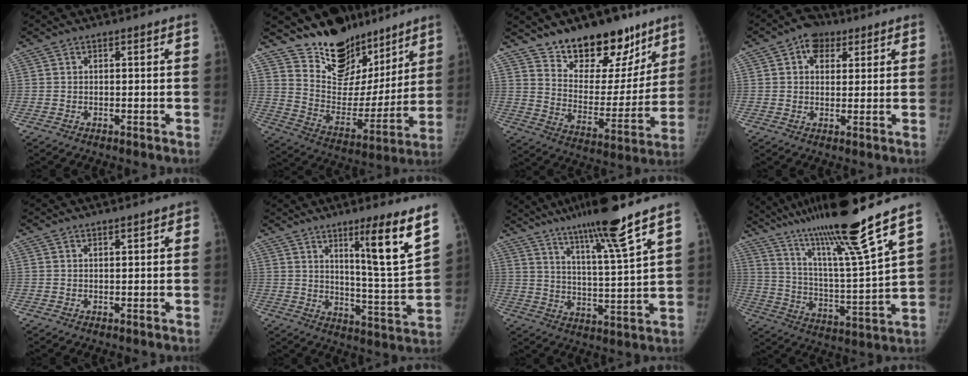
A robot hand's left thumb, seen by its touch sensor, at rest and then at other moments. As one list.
[{"total": 20.0, "force": [15.6, 10.7, 6.4], "torque": [-0.034, -0.114, 0.255]}, {"total": 20.7, "force": [14.8, 10.5, 10.0], "torque": [-0.086, -0.094, 0.232]}, {"total": 6.2, "force": [2.9, 4.5, 3.1], "torque": [-0.017, -0.004, 0.040]}, {"total": 1.0, "force": [0.4, 0.4, 0.8], "torque": [-0.006, 0.001, 0.003]}, {"total": 13.1, "force": [7.5, 0.0, 10.7], "torque": [-0.159, -0.058, 0.122]}, {"total": 14.5, "force": [10.5, -0.8, 10.0], "torque": [-0.163, -0.050, 0.175]}, {"total": 21.7, "force": [16.5, -0.4, 14.0], "torque": [-0.227, -0.084, 0.291]}]